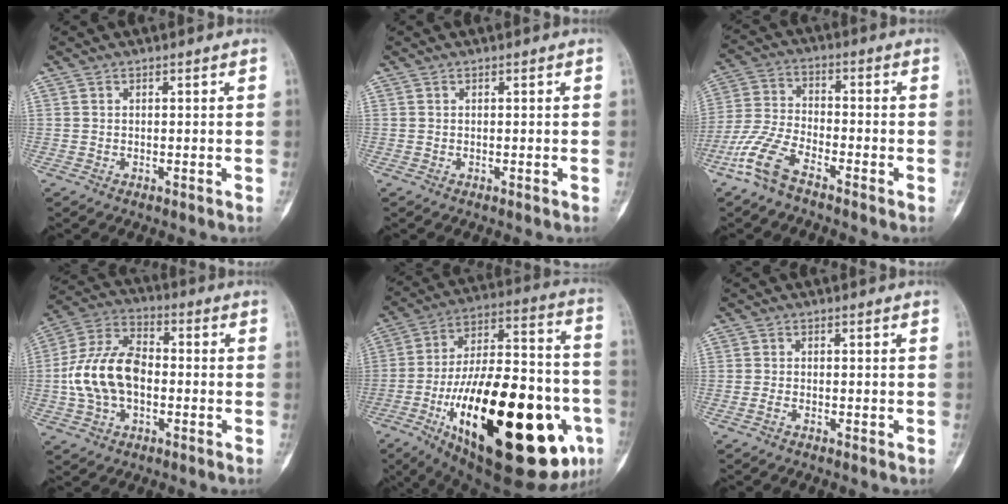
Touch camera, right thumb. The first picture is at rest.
{"total": 0.0}
{"total": 9.1, "force": [-6.1, 3.6, 5.8], "torque": [-0.138, 0.024, -0.131]}
{"total": 14.1, "force": [-1.4, 8.9, 10.8], "torque": [-0.209, 0.036, -0.030]}
{"total": 41.5, "force": [-13.4, 15.6, 36.0], "torque": [-0.540, 0.028, -0.196]}
{"total": 1.2, "force": [-0.6, 0.6, 0.9], "torque": [-0.019, 0.000, -0.015]}